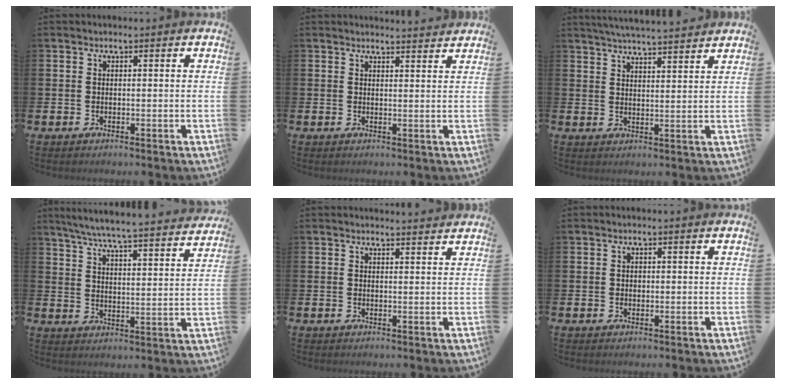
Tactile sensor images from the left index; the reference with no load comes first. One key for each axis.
{"total": 2.2, "fx": 2.2, "fy": 0.0, "fz": -0.1, "tx": 0.007, "ty": -0.017, "tz": 0.037}
{"total": 4.9, "fx": 4.8, "fy": -0.3, "fz": 0.7, "tx": -0.023, "ty": -0.026, "tz": 0.086}
{"total": 6.7, "fx": 6.3, "fy": 0.0, "fz": 2.2, "tx": -0.065, "ty": -0.048, "tz": 0.108}
{"total": 1.6, "fx": 1.6, "fy": 0.0, "fz": 0.0, "tx": 0.007, "ty": -0.010, "tz": 0.027}
{"total": 0.6, "fx": 0.1, "fy": 0.6, "fz": 0.2, "tx": -0.003, "ty": 0.005, "tz": 0.001}